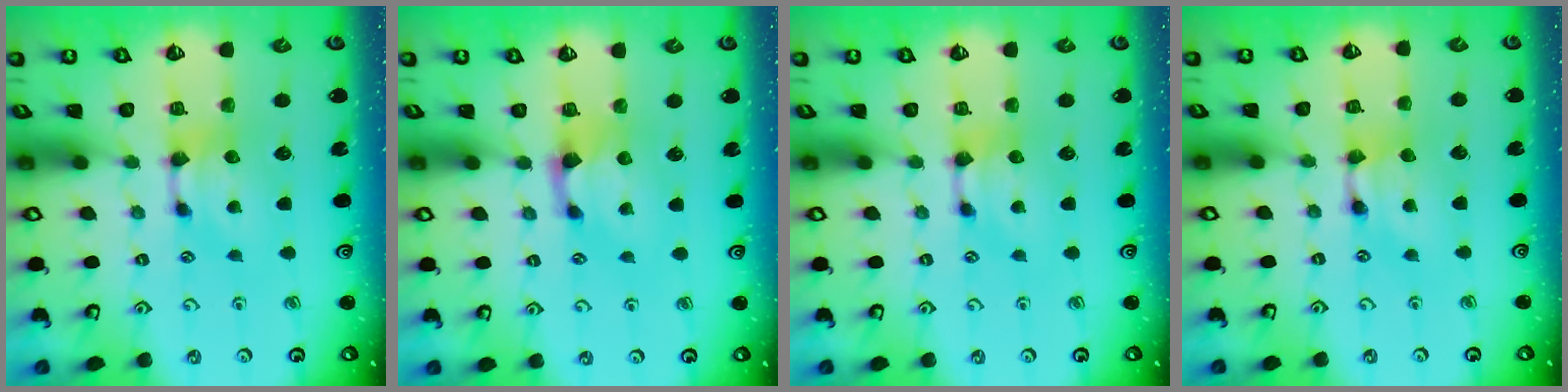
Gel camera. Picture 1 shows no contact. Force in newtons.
{"total": 1.2, "press": 0.2, "slide": 1.2}
{"total": 0.0}
{"total": 1.8, "press": 1.8, "slide": 0.1}